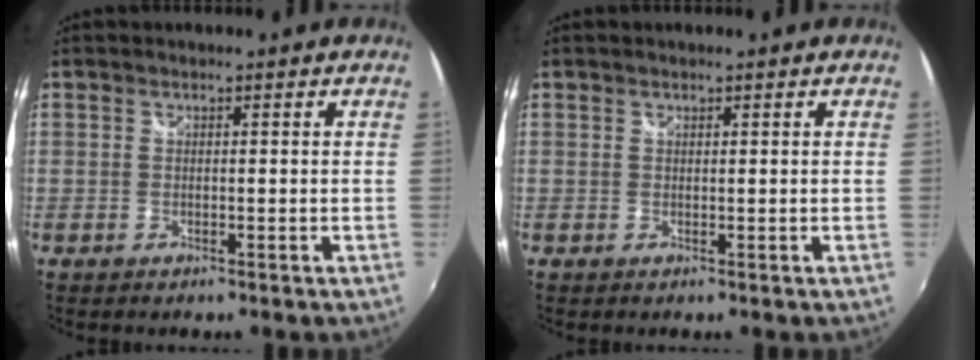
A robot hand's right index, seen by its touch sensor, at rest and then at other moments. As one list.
[{"total": 0.0}]